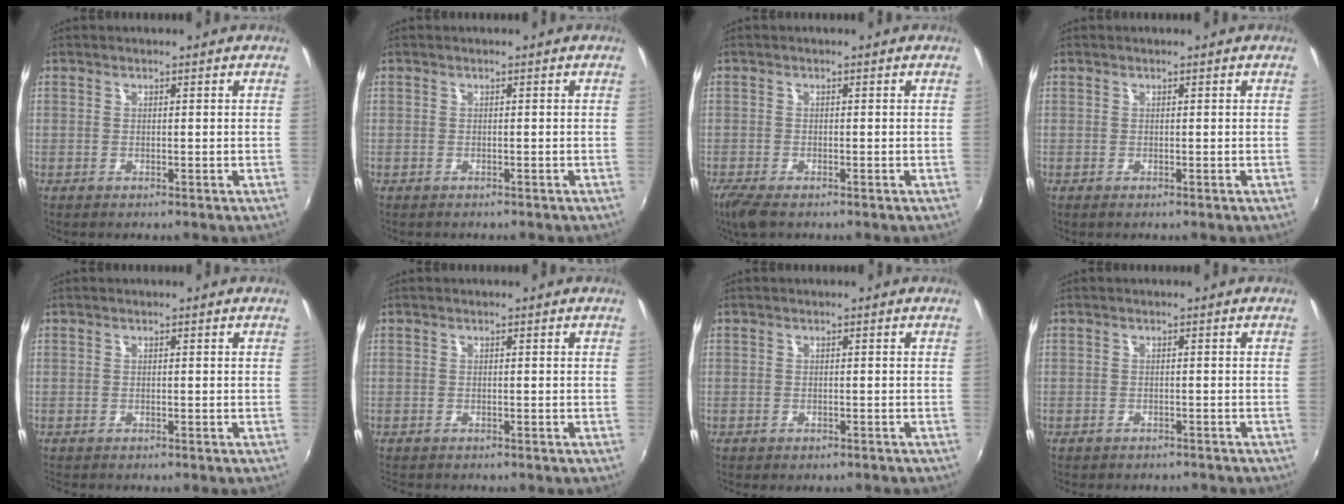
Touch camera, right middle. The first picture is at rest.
{"total": 0.7, "force": [-0.6, 0.3, 0.2], "torque": [-0.006, -0.002, -0.009]}
{"total": 4.1, "force": [-3.0, 1.2, 2.6], "torque": [-0.062, -0.018, -0.057]}
{"total": 0.0}
{"total": 1.3, "force": [-1.2, 0.3, 0.3], "torque": [-0.009, -0.008, -0.020]}
{"total": 2.0, "force": [-1.9, 0.5, 0.5], "torque": [-0.015, -0.013, -0.031]}
{"total": 1.5, "force": [-1.2, 0.7, 0.4], "torque": [-0.012, -0.004, -0.016]}
{"total": 3.9, "force": [-3.5, 1.3, 1.1], "torque": [-0.032, -0.006, -0.049]}